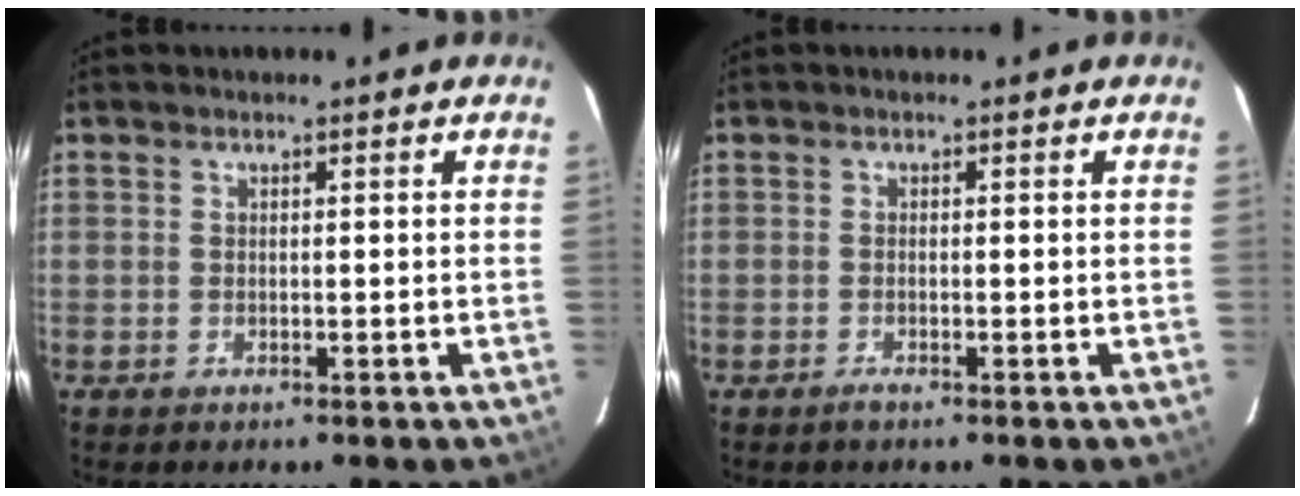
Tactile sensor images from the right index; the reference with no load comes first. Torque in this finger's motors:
{"motor_torque": [0.08, 0.01, -0.02, 0.01]}